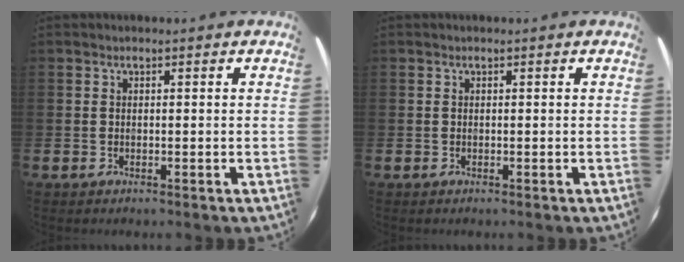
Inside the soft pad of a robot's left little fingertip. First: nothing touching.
{"total": 0.0}